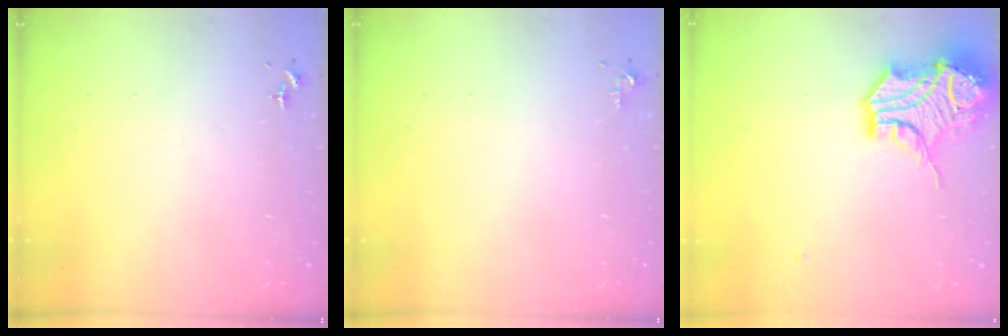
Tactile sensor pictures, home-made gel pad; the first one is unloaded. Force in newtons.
{"total": 3.5, "press": 3.4, "slide": 0.5}
{"total": 15.8, "press": 15.6, "slide": 2.2}